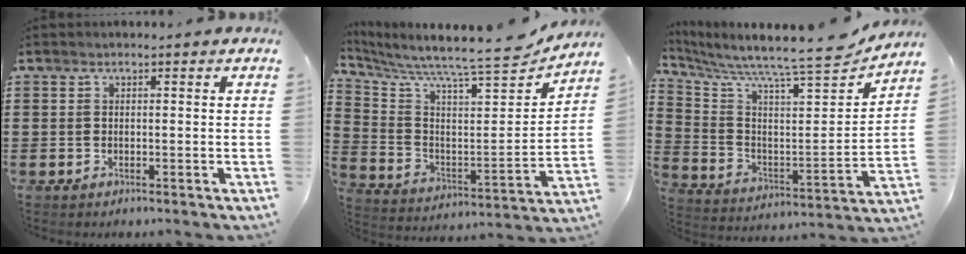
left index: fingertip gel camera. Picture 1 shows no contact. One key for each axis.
{"total": 7.4, "fx": 6.9, "fy": 0.3, "fz": 2.8, "tx": -0.085, "ty": -0.071, "tz": 0.105}
{"total": 7.9, "fx": 7.2, "fy": 0.3, "fz": 3.1, "tx": -0.094, "ty": -0.072, "tz": 0.109}